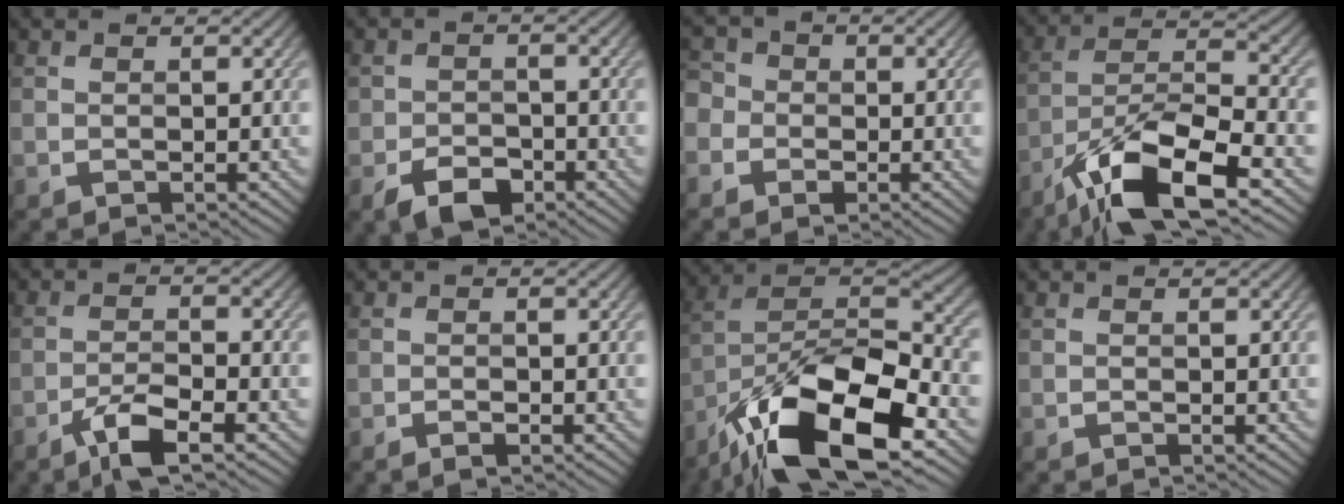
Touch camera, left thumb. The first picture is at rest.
{"total": 4.4, "force": [-2.7, 2.7, 2.1], "torque": [-0.038, -0.007, -0.055]}
{"total": 4.4, "force": [-1.3, 4.0, 1.3], "torque": [-0.036, 0.003, -0.046]}
{"total": 14.0, "force": [-8.3, 4.3, 10.4], "torque": [-0.194, -0.003, -0.161]}
{"total": 5.2, "force": [-3.3, 1.1, 3.9], "torque": [-0.078, 0.003, -0.065]}
{"total": 1.1, "force": [-0.7, 0.4, 0.7], "torque": [-0.012, -0.001, -0.011]}
{"total": 17.9, "force": [-10.6, 6.9, 12.6], "torque": [-0.232, -0.018, -0.204]}
{"total": 0.0}